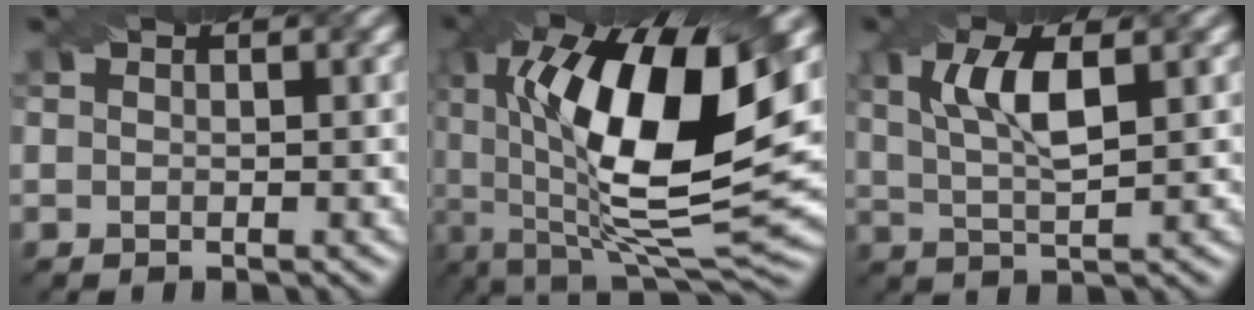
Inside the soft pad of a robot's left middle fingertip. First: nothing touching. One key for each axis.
{"total": 16.8, "fx": 3.5, "fy": 5.9, "fz": 15.3, "tx": -0.259, "ty": -0.006, "tz": 0.051}
{"total": 5.5, "fx": 1.8, "fy": 1.7, "fz": 4.9, "tx": -0.097, "ty": 0.002, "tz": 0.033}